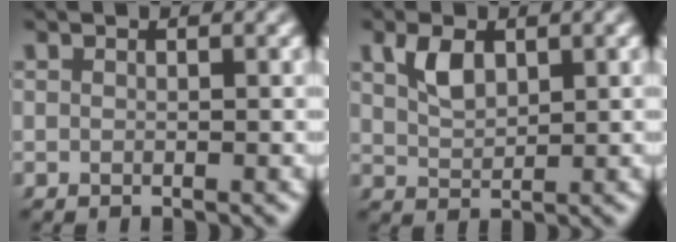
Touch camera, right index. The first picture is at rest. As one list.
[{"total": 2.7, "force": [1.1, 1.6, 1.9], "torque": [-0.043, -0.006, 0.027]}]